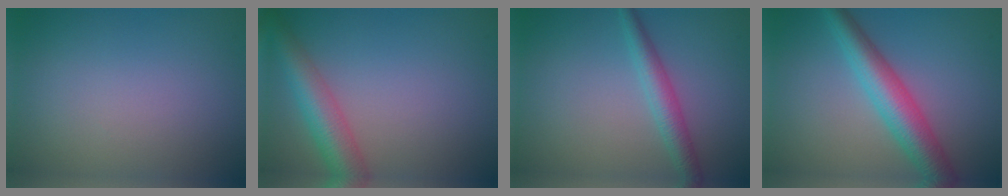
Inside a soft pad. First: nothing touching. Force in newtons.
{"total": 5.2, "press": 5.2, "slide": 0.1}
{"total": 2.8, "press": 2.8, "slide": 0.1}
{"total": 5.9, "press": 5.9, "slide": 0.1}